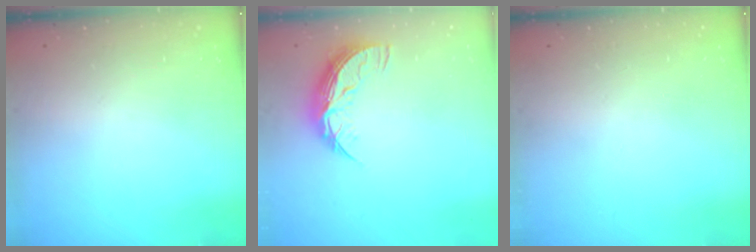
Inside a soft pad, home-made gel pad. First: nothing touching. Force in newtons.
{"total": 9.1, "press": 9.1, "slide": 0.4}
{"total": 0.0}